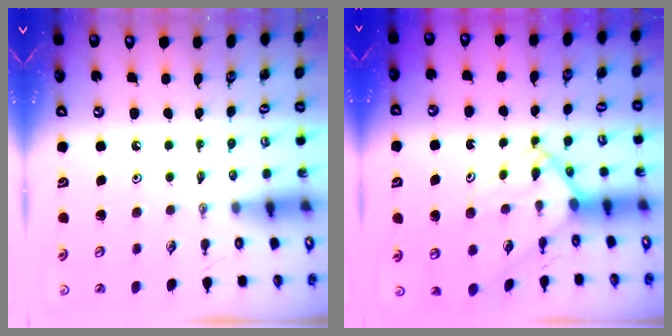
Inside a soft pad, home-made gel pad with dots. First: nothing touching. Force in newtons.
{"total": 11.8, "press": 11.8, "slide": 1.0}